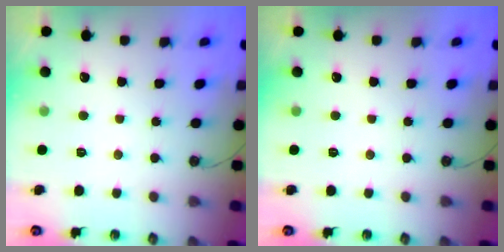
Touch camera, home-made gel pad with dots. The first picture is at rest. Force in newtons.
{"total": 0.0}